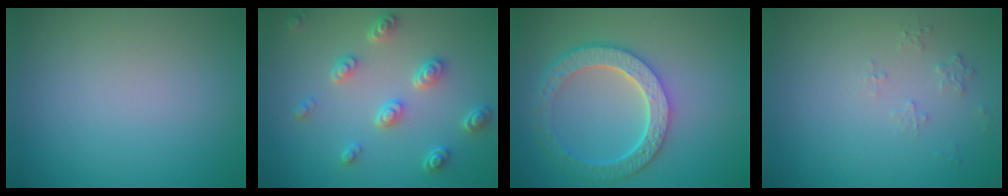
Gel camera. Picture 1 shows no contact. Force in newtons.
{"total": 4.0, "press": 3.1, "slide": 2.6}
{"total": 6.1, "press": 4.6, "slide": 3.9}
{"total": 0.7, "press": 0.5, "slide": 0.5}